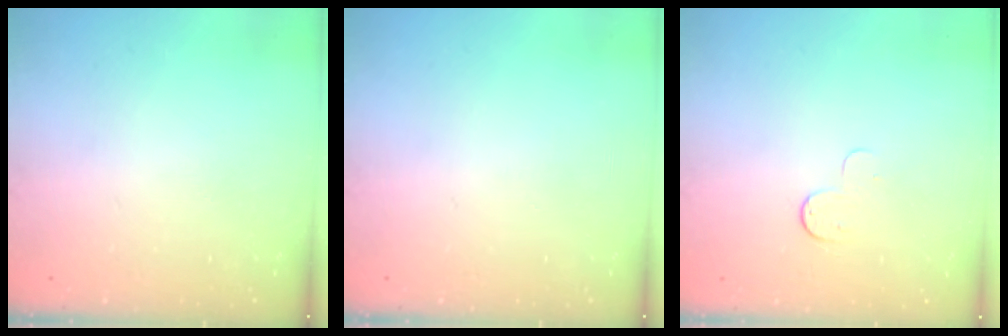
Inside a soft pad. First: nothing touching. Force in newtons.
{"total": 0.0}
{"total": 5.0, "press": 5.0, "slide": 0.4}